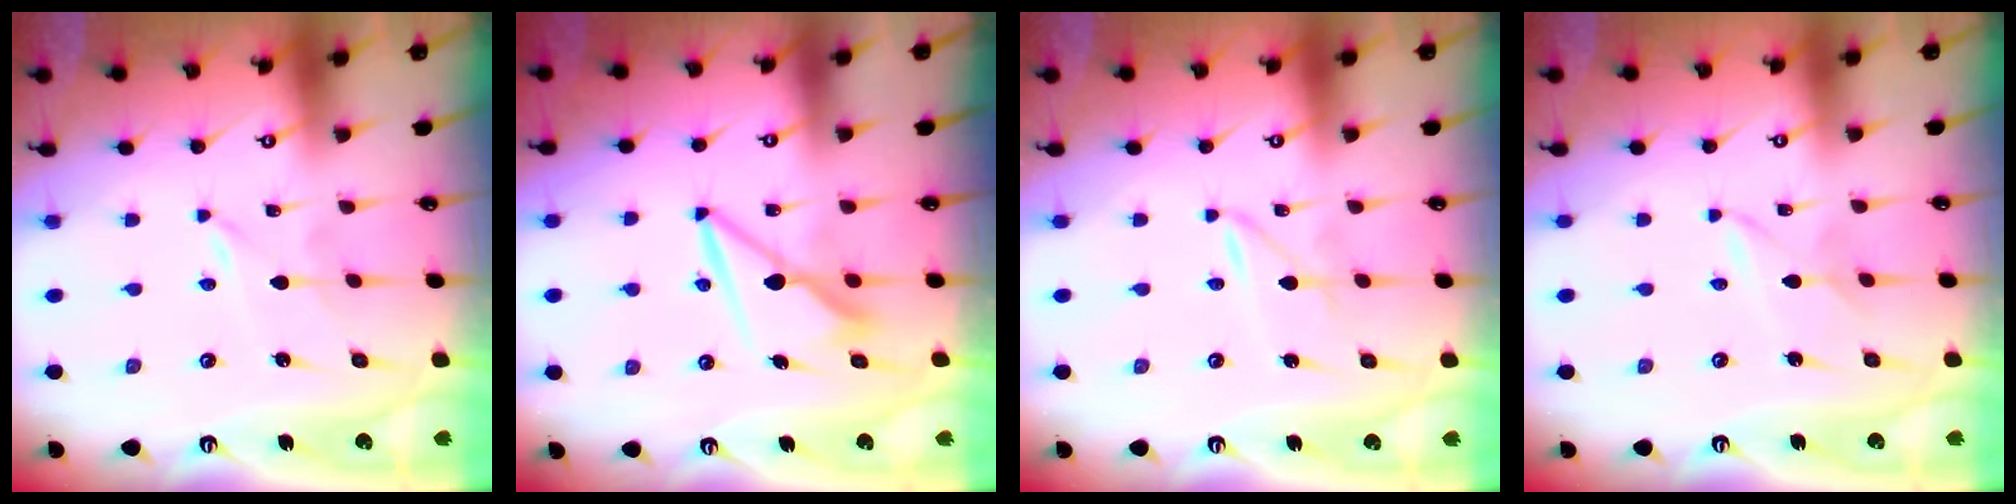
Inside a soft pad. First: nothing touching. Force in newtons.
{"total": 8.1, "press": 8.0, "slide": 1.3}
{"total": 2.0, "press": 2.0, "slide": 0.2}
{"total": 1.8, "press": 1.7, "slide": 0.3}